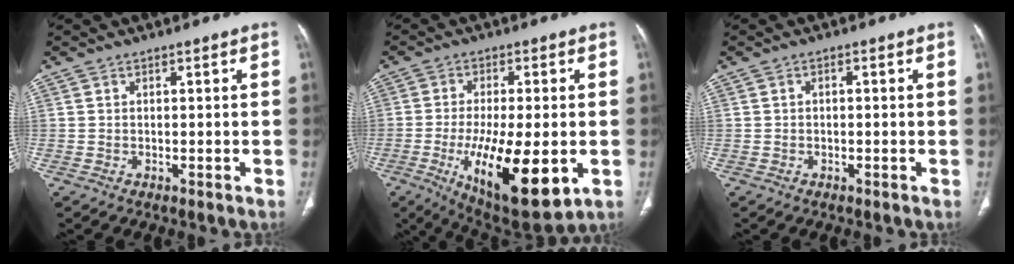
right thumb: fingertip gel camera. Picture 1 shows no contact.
{"total": 18.4, "force": [-4.7, 6.4, 16.6], "torque": [-0.280, -0.022, -0.059]}
{"total": 0.6, "force": [-0.1, 0.3, 0.4], "torque": [-0.005, 0.002, -0.005]}